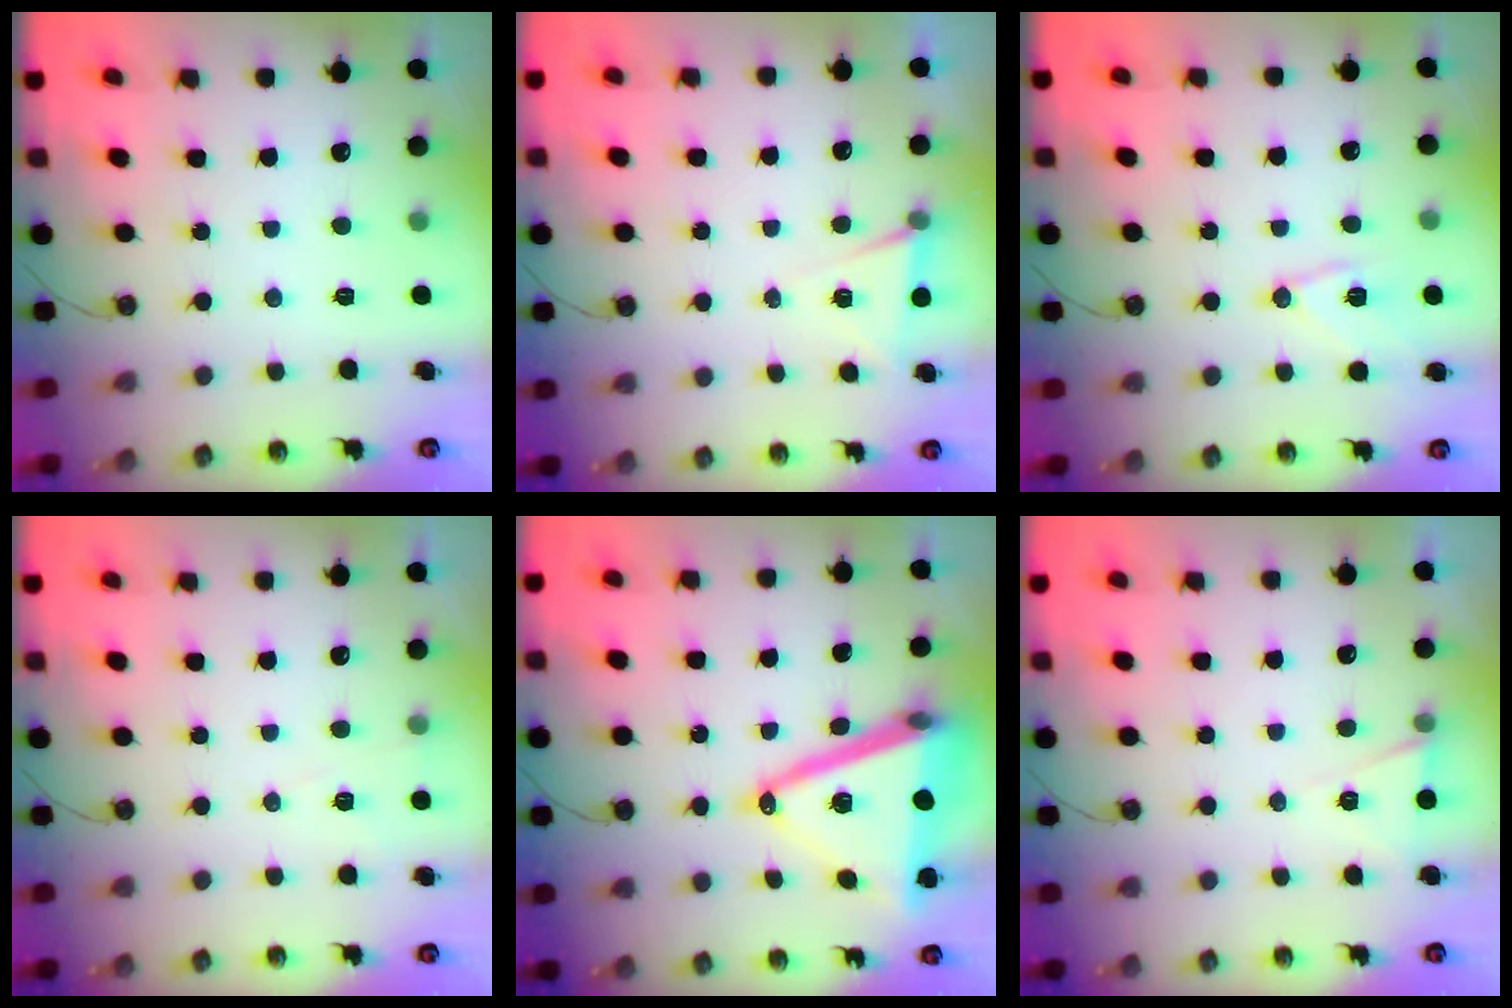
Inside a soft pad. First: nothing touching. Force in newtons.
{"total": 5.8, "press": 3.5, "slide": 4.6}
{"total": 10.4, "press": 10.4, "slide": 1.1}
{"total": 5.7, "press": 4.1, "slide": 4.0}
{"total": 21.9, "press": 21.6, "slide": 3.7}
{"total": 6.3, "press": 4.2, "slide": 4.7}